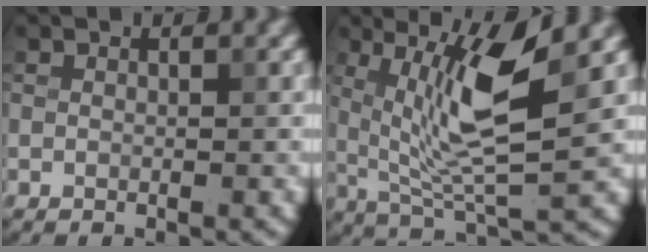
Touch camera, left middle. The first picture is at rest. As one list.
[{"total": 8.2, "force": [2.2, 1.9, 7.7], "torque": [-0.142, -0.012, 0.043]}]